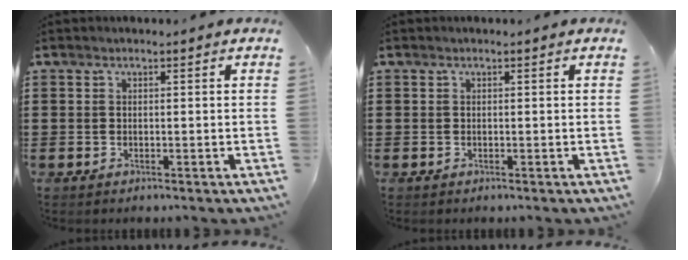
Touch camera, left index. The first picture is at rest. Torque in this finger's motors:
{"motor_torque": [0.00, 0.00, 0.00, 0.00]}